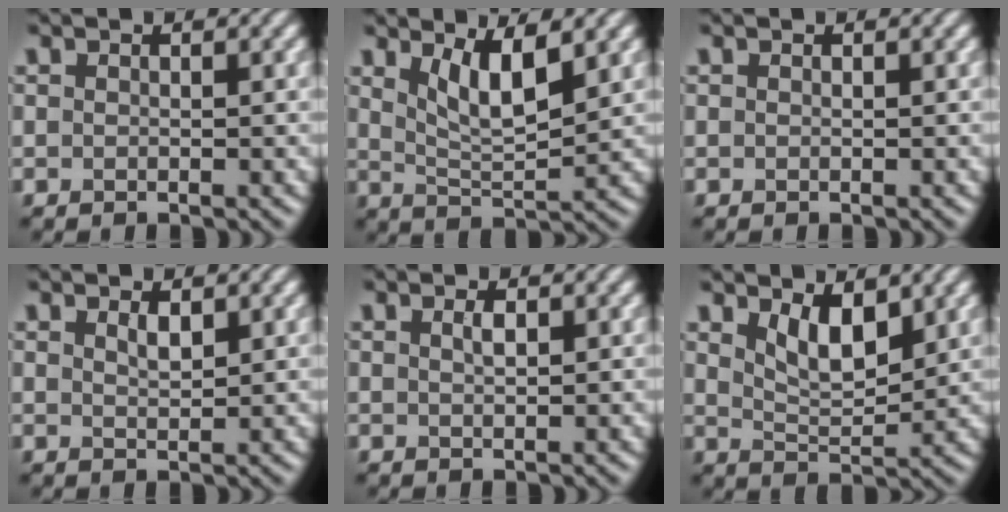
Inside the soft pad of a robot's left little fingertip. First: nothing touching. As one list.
[{"total": 4.4, "force": [2.2, 1.2, 3.6], "torque": [-0.070, -0.010, 0.045]}, {"total": 0.0}, {"total": 1.2, "force": [0.8, 0.4, 0.9], "torque": [-0.018, -0.001, 0.016]}, {"total": 1.0, "force": [0.4, 0.3, 0.8], "torque": [-0.017, 0.002, 0.009]}, {"total": 3.8, "force": [2.0, 1.6, 2.8], "torque": [-0.056, -0.008, 0.038]}]